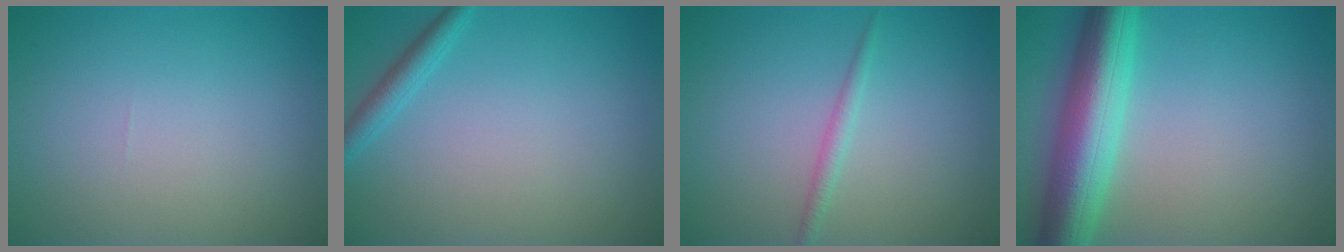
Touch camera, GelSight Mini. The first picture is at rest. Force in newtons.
{"total": 1.8, "press": 1.7, "slide": 0.1}
{"total": 1.2, "press": 1.2, "slide": 0.1}
{"total": 8.2, "press": 8.1, "slide": 0.4}